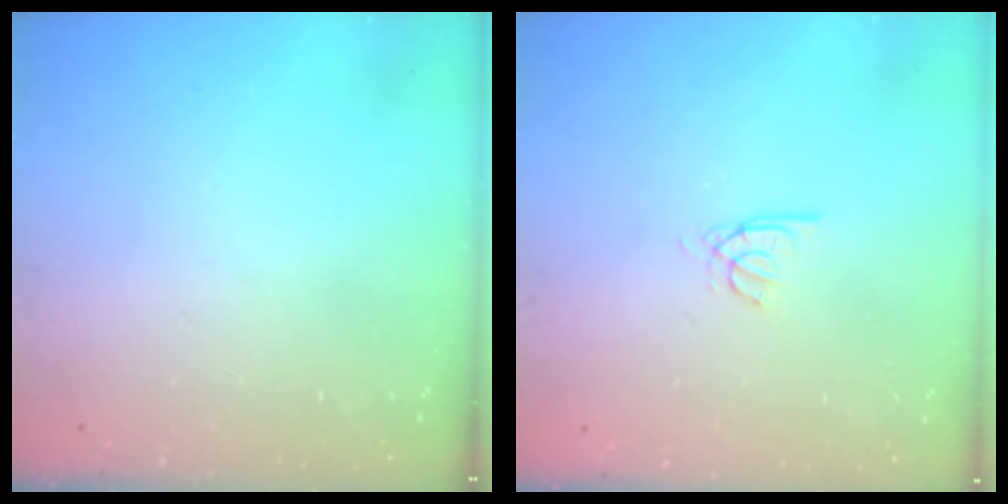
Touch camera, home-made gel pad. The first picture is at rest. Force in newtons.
{"total": 2.4, "press": 2.4, "slide": 0.3}